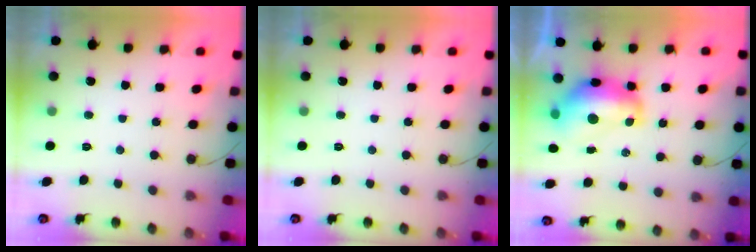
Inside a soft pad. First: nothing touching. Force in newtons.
{"total": 0.0}
{"total": 13.6, "press": 13.5, "slide": 1.3}